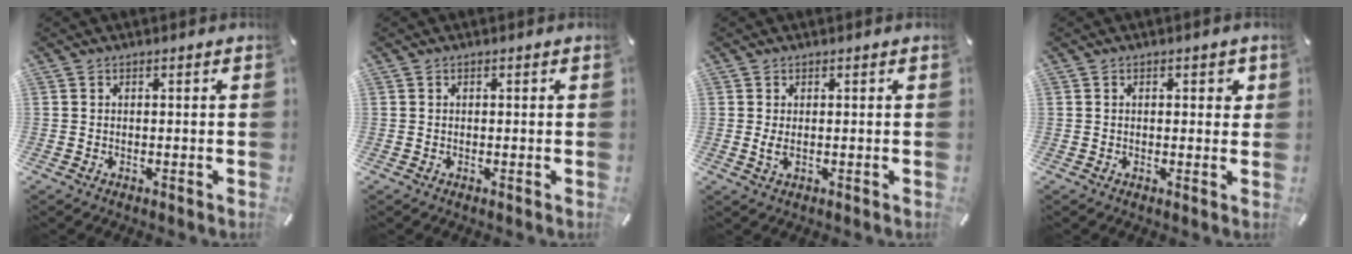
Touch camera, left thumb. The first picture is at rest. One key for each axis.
{"total": 0.0}
{"total": 2.5, "fx": 0.2, "fy": 1.1, "fz": 2.2, "tx": -0.042, "ty": -0.005, "tz": 0.000}
{"total": 1.8, "fx": 0.5, "fy": 1.1, "fz": 1.4, "tx": -0.014, "ty": 0.000, "tz": 0.003}